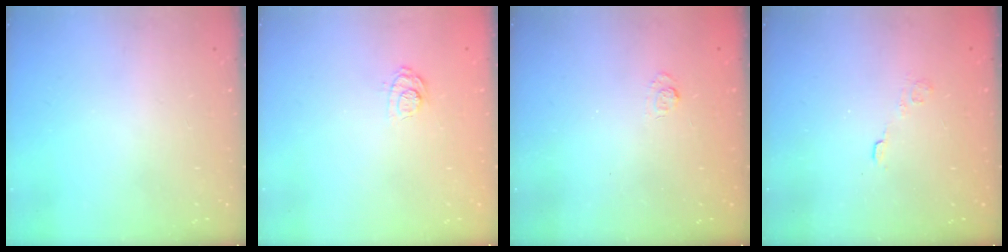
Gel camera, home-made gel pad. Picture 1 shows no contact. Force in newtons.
{"total": 9.2, "press": 9.1, "slide": 1.4}
{"total": 2.6, "press": 2.2, "slide": 1.4}
{"total": 2.6, "press": 2.2, "slide": 1.4}